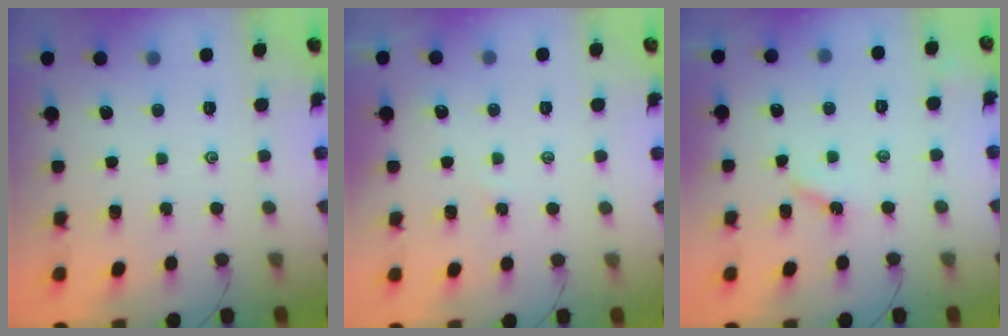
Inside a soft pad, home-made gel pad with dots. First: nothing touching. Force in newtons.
{"total": 2.2, "press": 2.2, "slide": 0.5}
{"total": 3.7, "press": 3.7, "slide": 0.1}